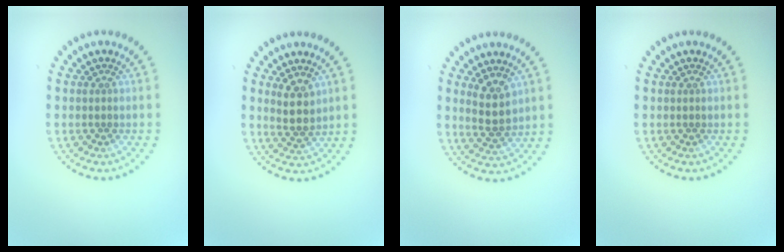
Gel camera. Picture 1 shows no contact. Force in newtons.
{"total": 2.5, "press": 2.2, "slide": 1.2}
{"total": 2.9, "press": 2.7, "slide": 1.0}
{"total": 0.0}